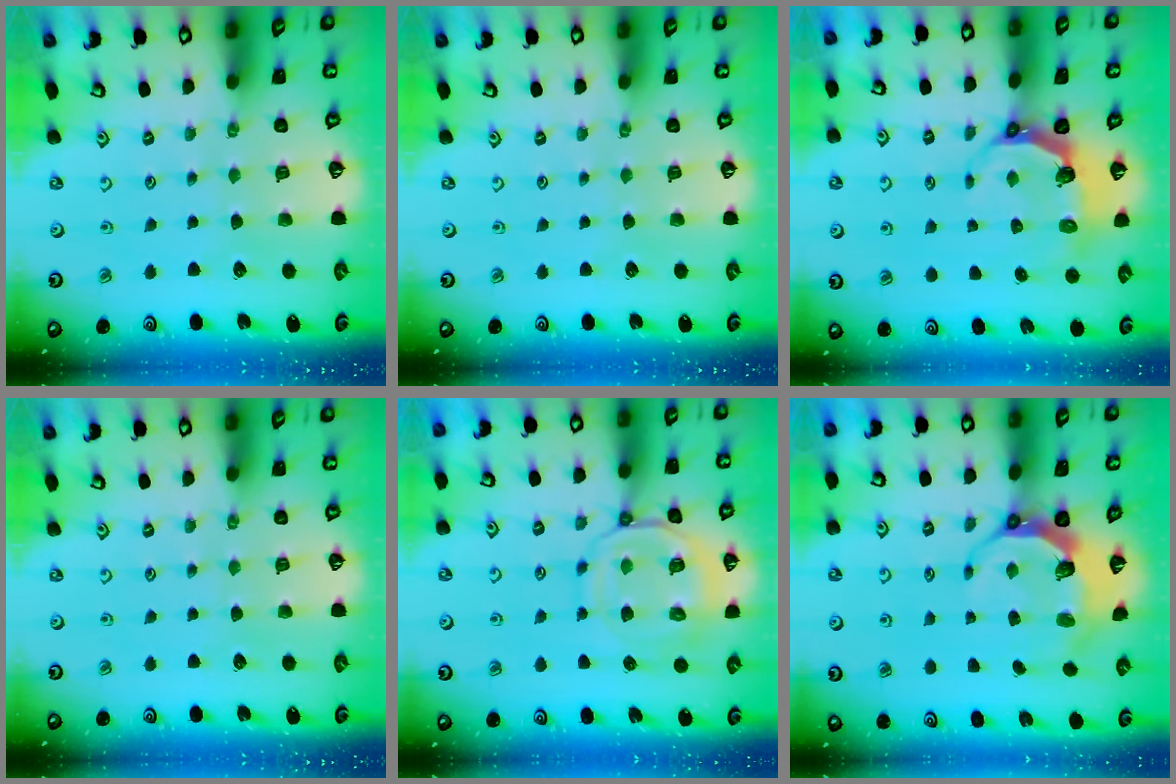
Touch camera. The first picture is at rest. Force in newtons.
{"total": 0.0}
{"total": 5.2, "press": 3.8, "slide": 3.5}
{"total": 0.0}
{"total": 11.7, "press": 11.7, "slide": 1.3}
{"total": 8.4, "press": 7.2, "slide": 4.3}